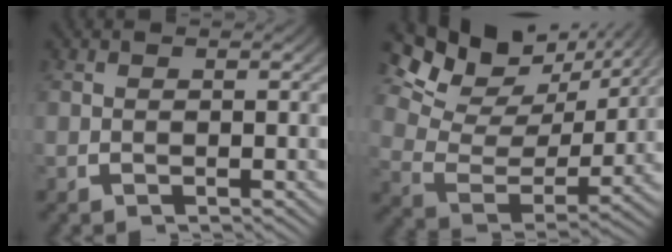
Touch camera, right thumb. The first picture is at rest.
{"total": 8.5, "force": [4.2, 4.6, 5.8], "torque": [-0.104, 0.005, 0.069]}